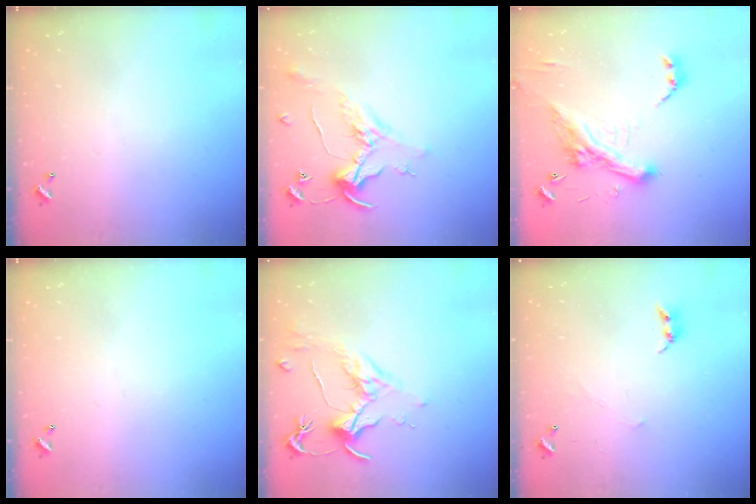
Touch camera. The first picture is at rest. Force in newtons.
{"total": 0.8, "press": 0.0, "slide": 0.8}
{"total": 7.7, "press": 7.5, "slide": 2.0}
{"total": 0.0}
{"total": 1.8, "press": 1.6, "slide": 0.9}
{"total": 2.4, "press": 2.3, "slide": 0.4}